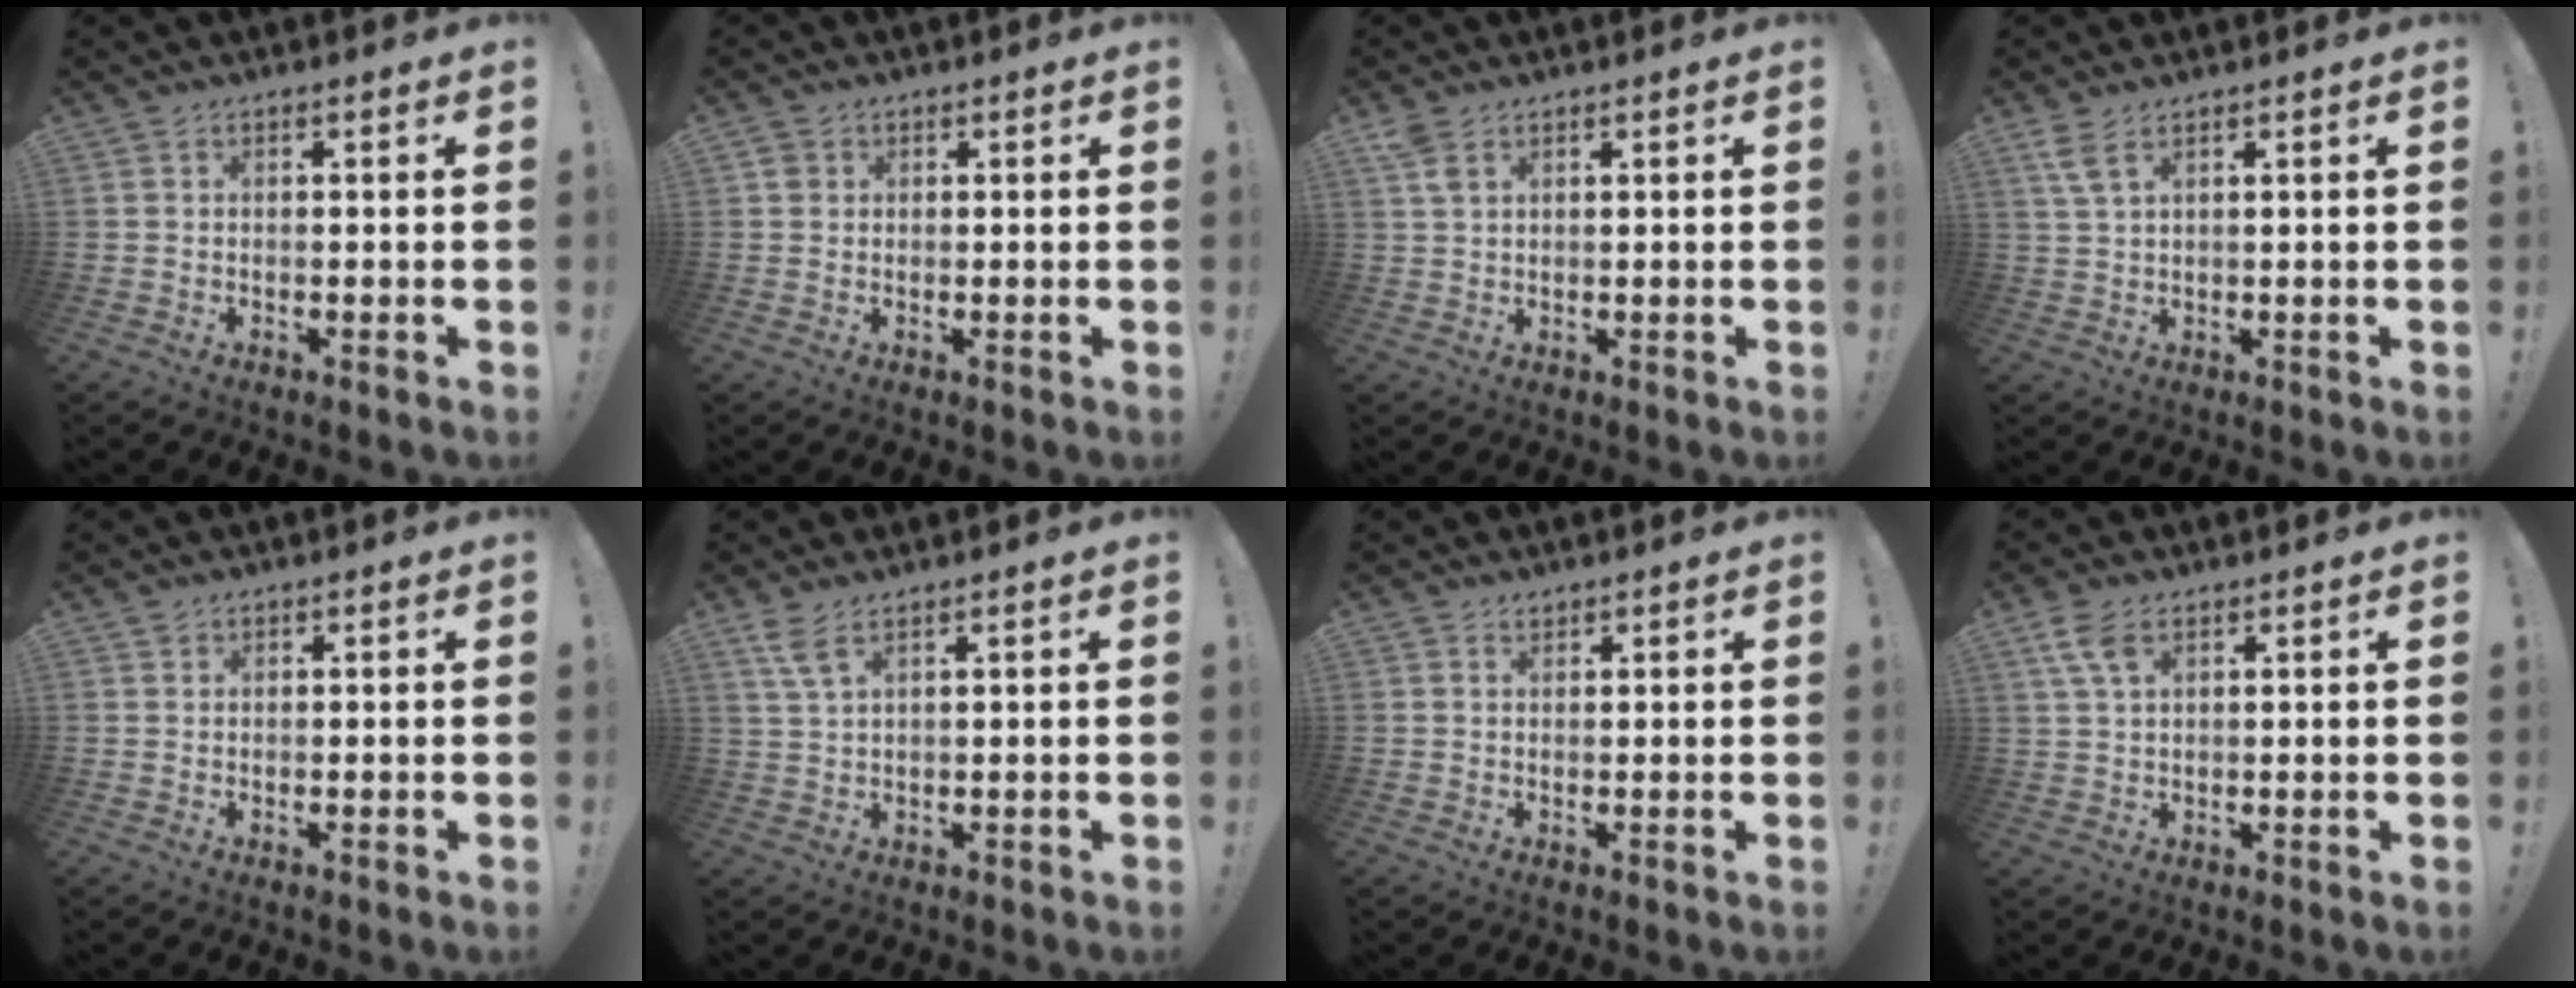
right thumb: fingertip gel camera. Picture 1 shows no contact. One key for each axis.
{"total": 1.8, "fx": 0.8, "fy": 1.6, "fz": 0.4, "tx": -0.010, "ty": 0.002, "tz": 0.016}
{"total": 3.9, "fx": 2.3, "fy": 2.0, "fz": 2.4, "tx": -0.037, "ty": -0.012, "tz": 0.041}
{"total": 4.5, "fx": 2.6, "fy": 1.4, "fz": 3.4, "tx": -0.079, "ty": -0.001, "tz": 0.050}
{"total": 0.8, "fx": 0.7, "fy": 0.5, "fz": 0.0, "tx": -0.001, "ty": -0.001, "tz": 0.014}
{"total": 4.8, "fx": 2.9, "fy": 1.1, "fz": 3.6, "tx": -0.075, "ty": -0.007, "tz": 0.053}
{"total": 1.1, "fx": 1.0, "fy": 0.5, "fz": 0.2, "tx": 0.012, "ty": -0.009, "tz": 0.015}
{"total": 5.9, "fx": 3.2, "fy": 2.8, "fz": 4.2, "tx": -0.080, "ty": -0.007, "tz": 0.061}